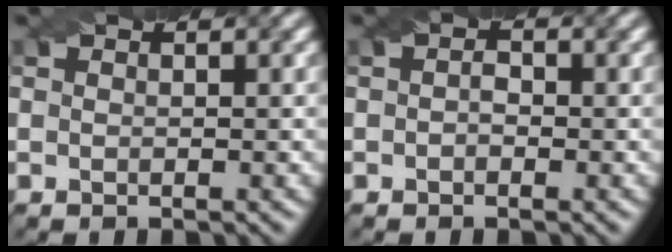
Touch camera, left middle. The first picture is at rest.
{"total": 1.2, "force": [-0.1, 0.8, 0.9], "torque": [-0.015, -0.002, -0.004]}